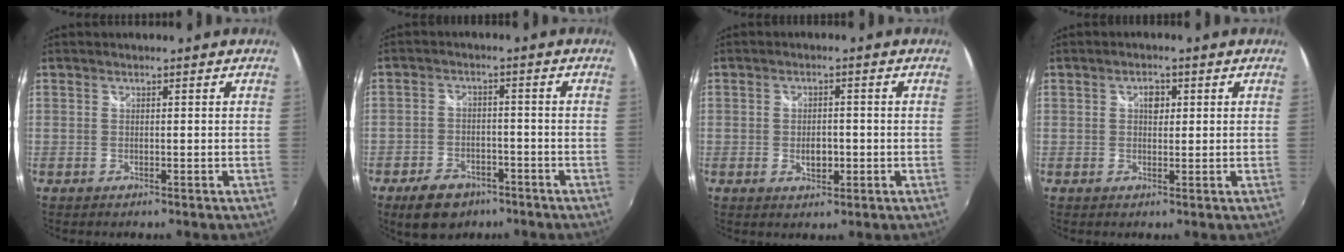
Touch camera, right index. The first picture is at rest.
{"total": 9.1, "force": [-6.2, 5.5, 3.8], "torque": [-0.104, 0.007, -0.092]}
{"total": 4.7, "force": [-1.4, 2.0, 4.1], "torque": [-0.079, -0.002, -0.023]}
{"total": 2.4, "force": [0.6, 1.7, 1.6], "torque": [-0.023, 0.006, 0.009]}